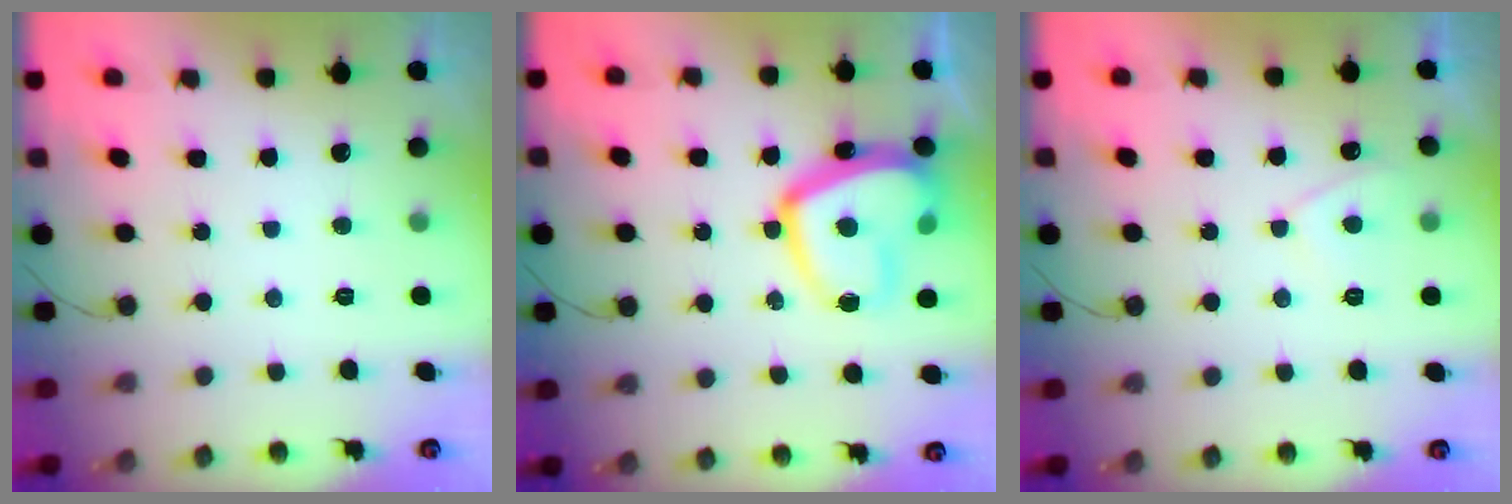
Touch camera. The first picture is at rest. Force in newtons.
{"total": 18.4, "press": 18.3, "slide": 2.0}
{"total": 2.9, "press": 2.9, "slide": 0.5}